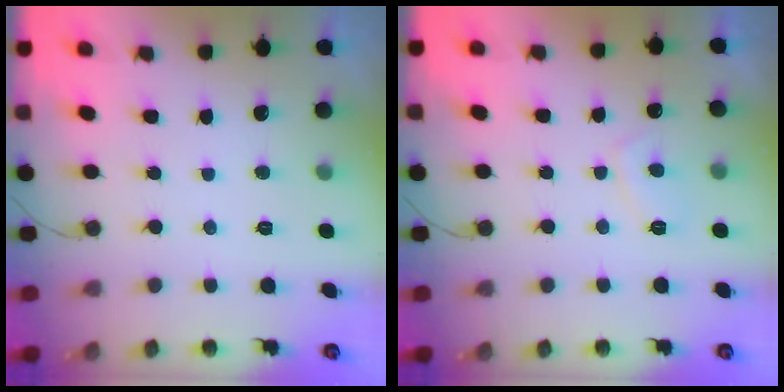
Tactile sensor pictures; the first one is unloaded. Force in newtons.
{"total": 3.7, "press": 3.5, "slide": 0.9}